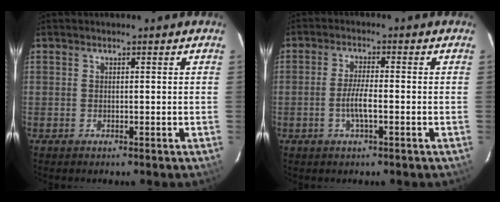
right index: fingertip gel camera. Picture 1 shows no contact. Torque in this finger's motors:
{"motor_torque": [0.67, -0.47, 0.35, 0.10]}